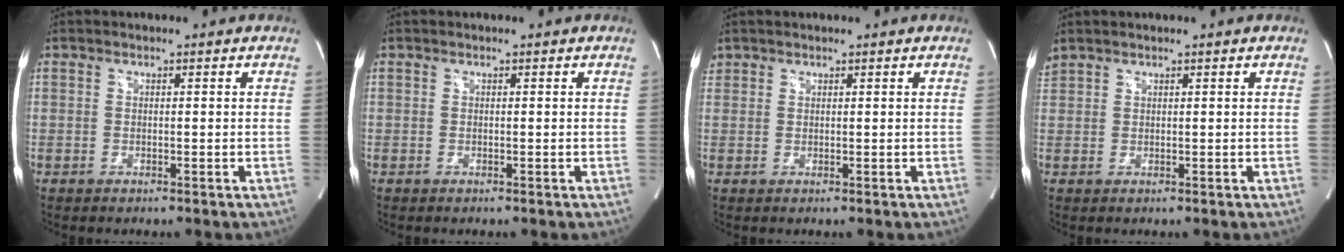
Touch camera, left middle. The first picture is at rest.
{"total": 0.0}
{"total": 1.2, "force": [0.9, 0.7, 0.0], "torque": [0.005, 0.011, 0.016]}
{"total": 1.7, "force": [1.6, 0.4, 0.3], "torque": [-0.022, 0.021, 0.039]}